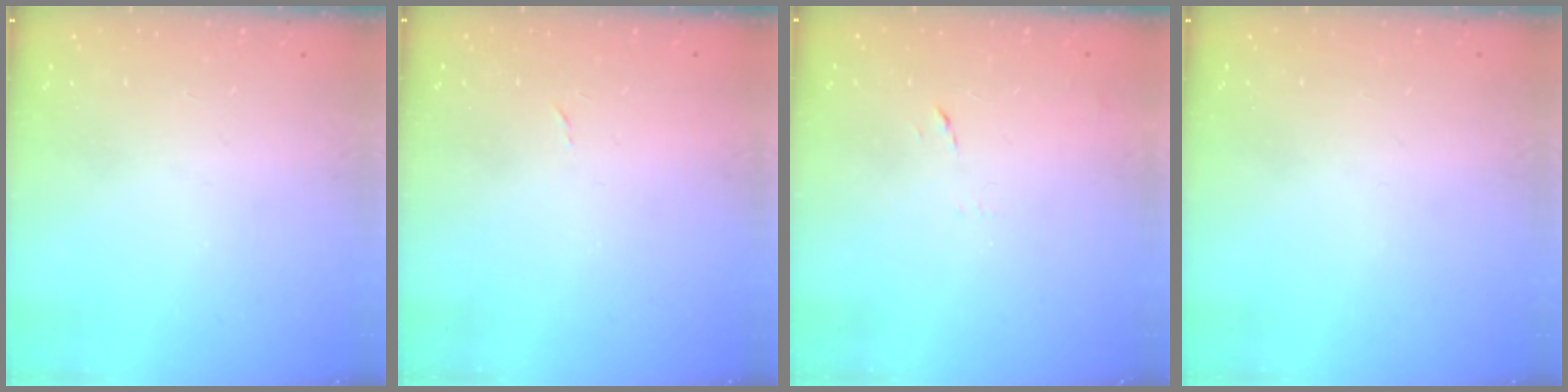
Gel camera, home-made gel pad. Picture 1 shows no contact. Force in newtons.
{"total": 2.4, "press": 2.4, "slide": 0.4}
{"total": 7.2, "press": 7.2, "slide": 0.6}
{"total": 0.0}